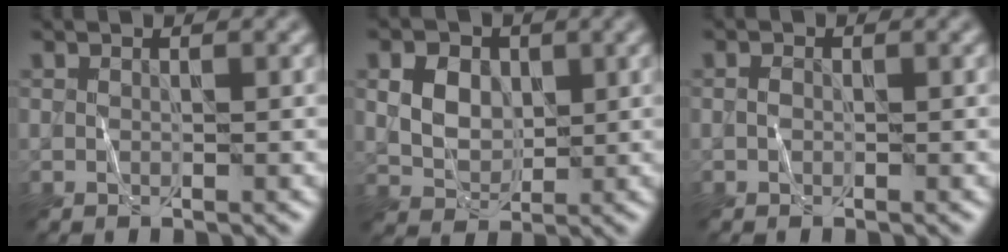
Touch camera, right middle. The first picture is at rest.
{"total": 4.1, "force": [1.4, 3.1, 2.3], "torque": [-0.050, 0.000, 0.025]}
{"total": 0.6, "force": [0.0, 0.5, 0.3], "torque": [-0.007, 0.002, -0.003]}